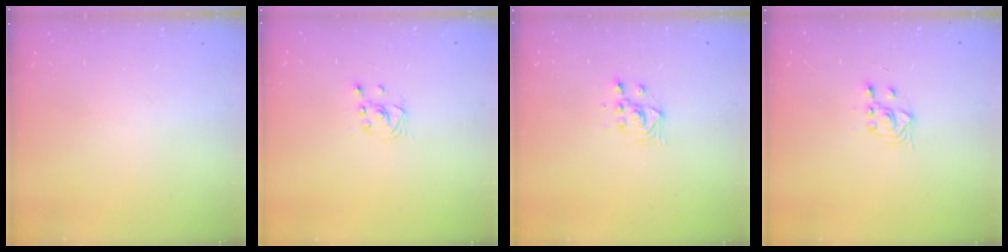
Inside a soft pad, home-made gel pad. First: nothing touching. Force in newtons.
{"total": 1.6, "press": 1.6, "slide": 0.0}
{"total": 2.9, "press": 2.9, "slide": 0.1}
{"total": 3.0, "press": 2.6, "slide": 1.3}